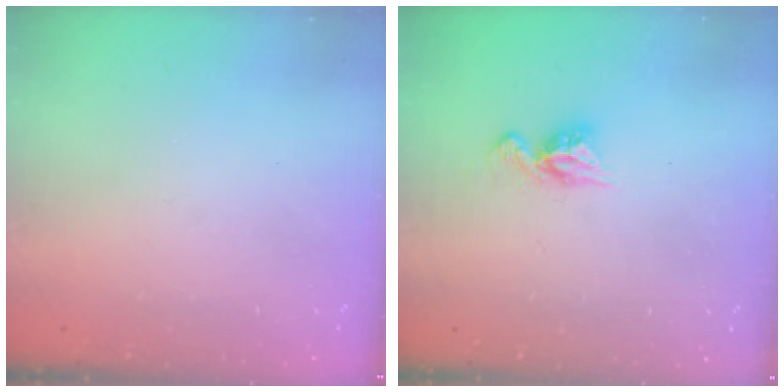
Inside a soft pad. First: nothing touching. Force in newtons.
{"total": 7.8, "press": 7.8, "slide": 0.6}